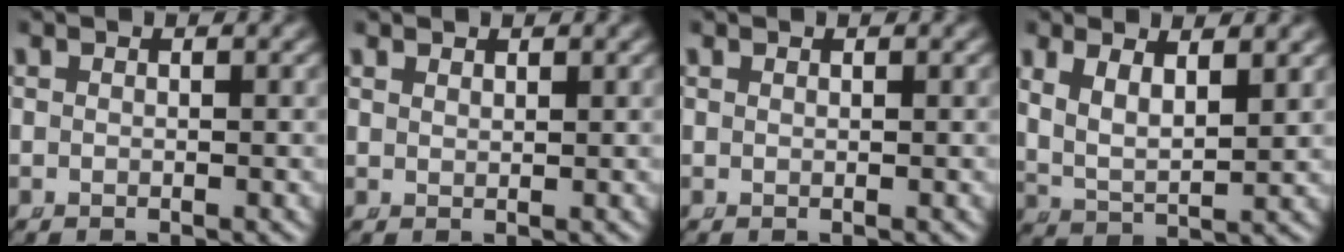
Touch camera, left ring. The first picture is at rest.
{"total": 0.9, "force": [0.9, -0.1, 0.1], "torque": [0.002, -0.006, 0.023]}
{"total": 0.0}
{"total": 5.0, "force": [1.7, 3.2, 3.4], "torque": [-0.080, -0.010, 0.032]}